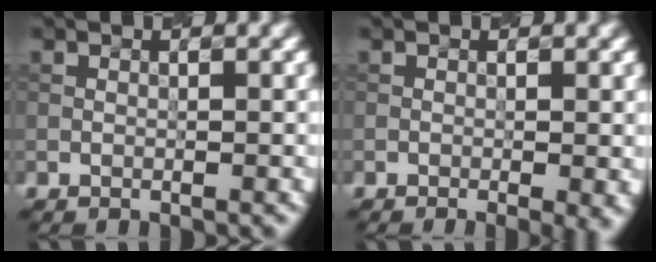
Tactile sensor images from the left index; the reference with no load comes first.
{"total": 3.1, "force": [-0.8, 0.9, 2.8], "torque": [-0.029, -0.003, -0.006]}